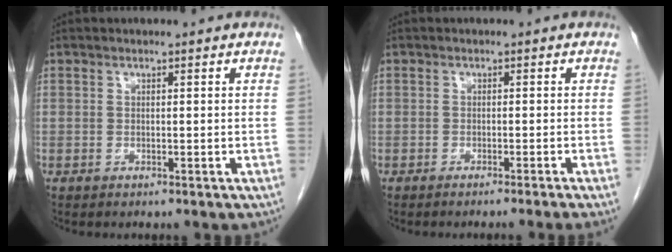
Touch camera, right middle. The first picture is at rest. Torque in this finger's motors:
{"motor_torque": [0.73, -0.69, 0.12, 0.02]}